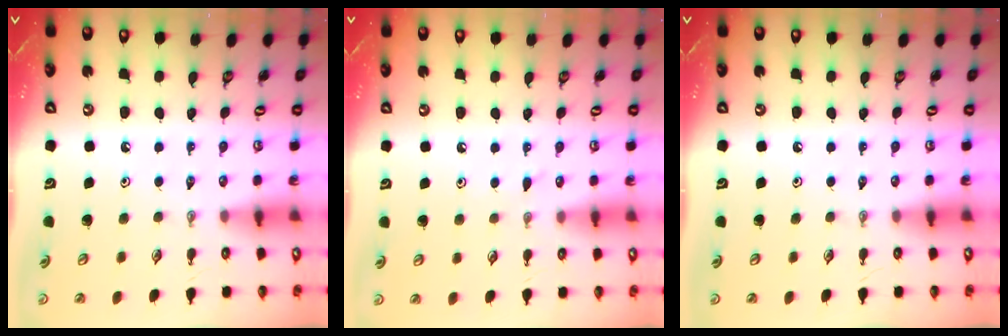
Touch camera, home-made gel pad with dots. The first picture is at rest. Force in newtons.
{"total": 6.1, "press": 6.1, "slide": 0.7}
{"total": 0.0}